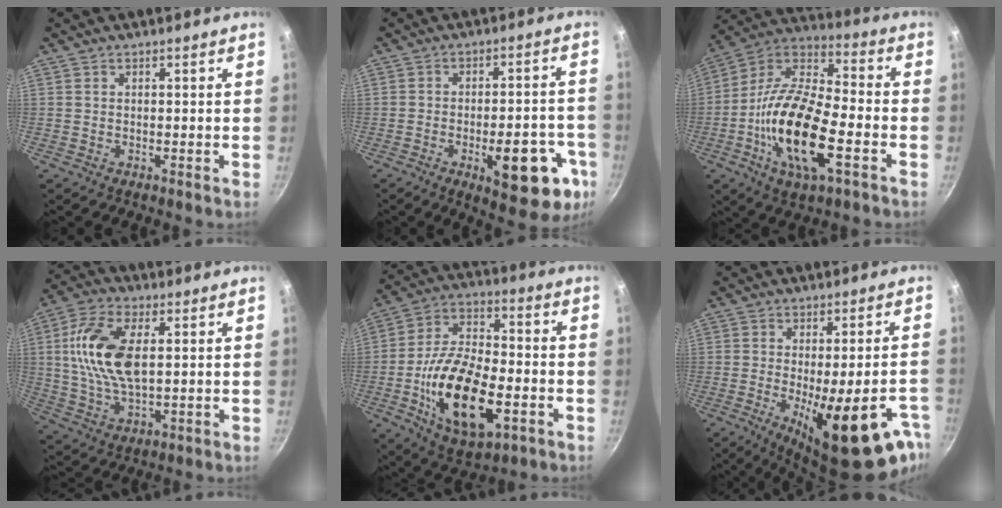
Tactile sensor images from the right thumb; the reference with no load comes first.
{"total": 16.3, "force": [-6.4, 6.7, 13.4], "torque": [-0.126, 0.026, -0.077]}
{"total": 20.9, "force": [-6.4, 8.4, 18.1], "torque": [-0.342, 0.029, -0.139]}
{"total": 14.1, "force": [2.4, 7.3, 11.8], "torque": [-0.226, 0.004, 0.040]}
{"total": 21.1, "force": [-5.9, 10.6, 17.3], "torque": [-0.302, 0.022, -0.101]}
{"total": 20.6, "force": [-8.7, 6.3, 17.6], "torque": [-0.208, 0.000, -0.109]}